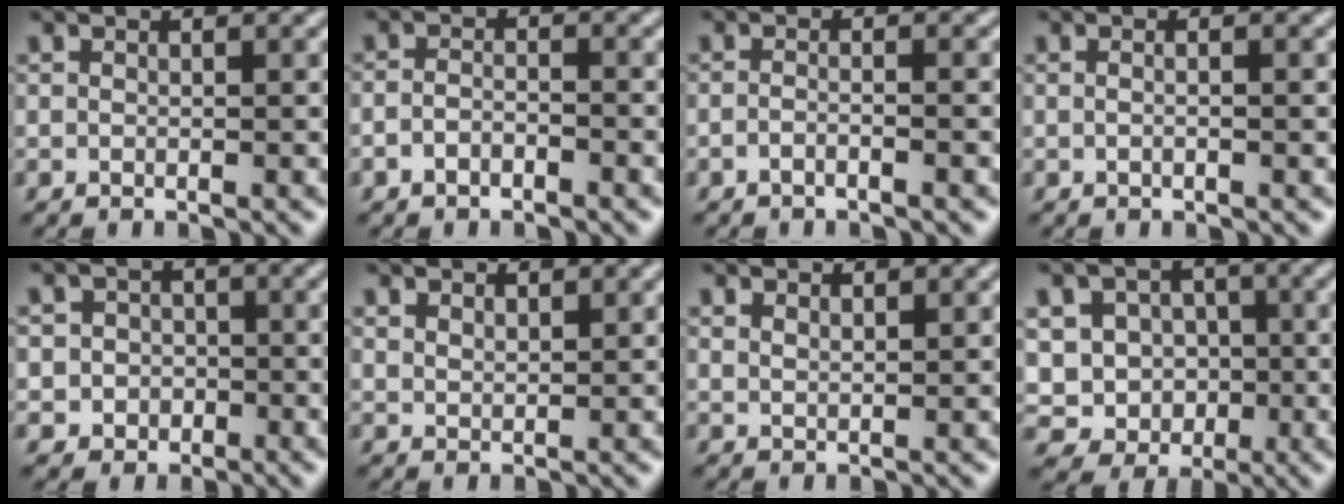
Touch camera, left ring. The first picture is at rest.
{"total": 1.6, "force": [-1.1, 0.7, 1.0], "torque": [-0.023, 0.001, -0.025]}
{"total": 1.5, "force": [-0.8, 0.4, 1.2], "torque": [-0.017, -0.001, -0.022]}
{"total": 1.9, "force": [0.4, 0.9, 1.6], "torque": [0.000, -0.001, -0.015]}
{"total": 2.7, "force": [-0.6, 2.5, 0.5], "torque": [0.014, 0.000, -0.021]}
{"total": 1.6, "force": [1.5, 0.5, 0.4], "torque": [-0.009, 0.002, 0.029]}
{"total": 1.3, "force": [1.2, 0.2, 0.4], "torque": [-0.009, -0.001, 0.021]}
{"total": 7.0, "force": [-0.5, 6.5, 2.6], "torque": [-0.050, 0.020, -0.038]}